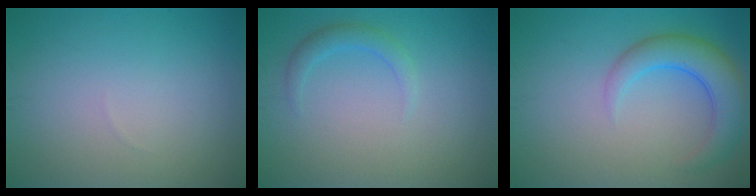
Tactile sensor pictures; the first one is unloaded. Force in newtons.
{"total": 1.6, "press": 1.6, "slide": 0.1}
{"total": 4.9, "press": 4.9, "slide": 0.3}